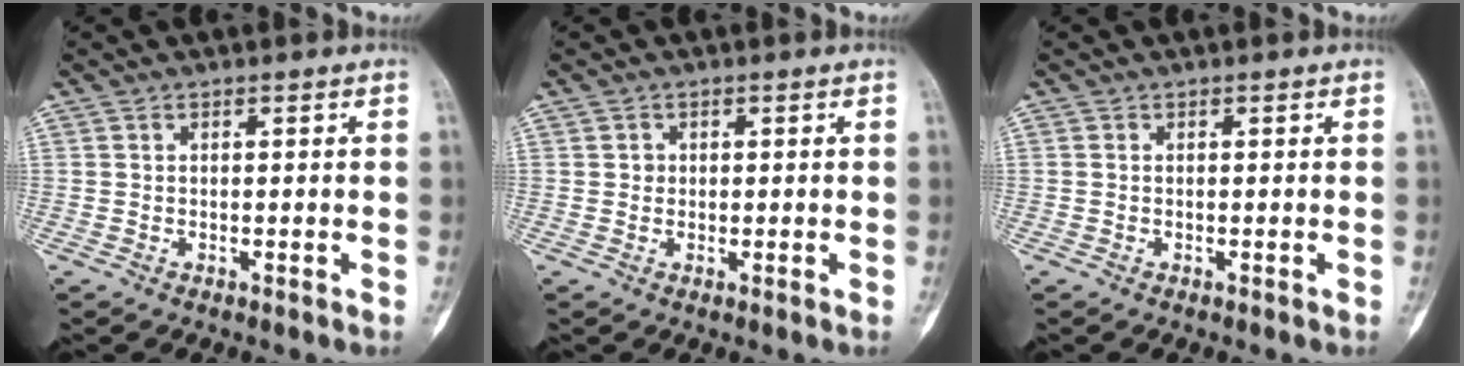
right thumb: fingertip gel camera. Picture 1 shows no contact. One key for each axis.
{"total": 1.0, "fx": 0.1, "fy": 1.0, "fz": 0.2, "tx": 0.006, "ty": 0.003, "tz": -0.001}
{"total": 0.0}